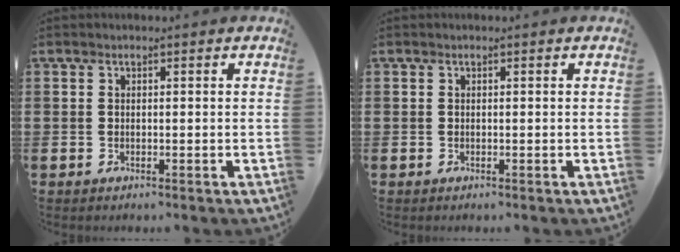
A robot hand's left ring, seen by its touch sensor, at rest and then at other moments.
{"total": 0.0}